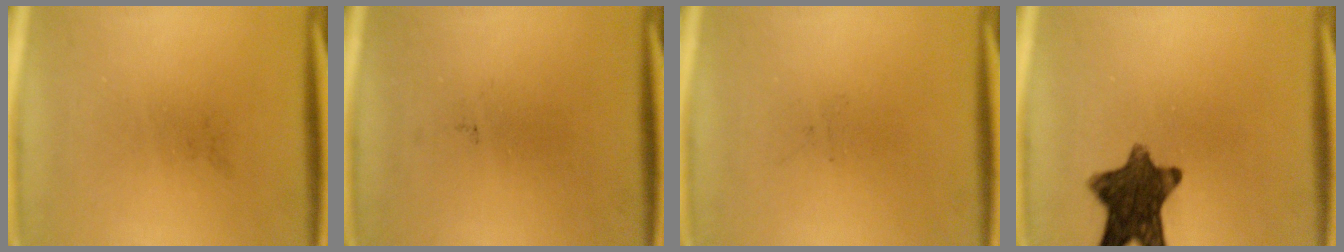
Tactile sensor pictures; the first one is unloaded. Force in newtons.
{"total": 0.0}
{"total": 0.0}
{"total": 11.2}